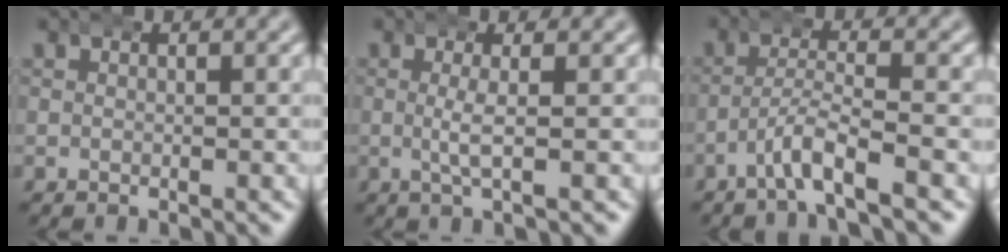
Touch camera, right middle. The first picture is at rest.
{"total": 2.3, "force": [0.2, 0.1, 2.2], "torque": [-0.039, 0.000, 0.003]}
{"total": 3.1, "force": [-2.3, -0.2, 2.1], "torque": [-0.033, 0.007, -0.044]}